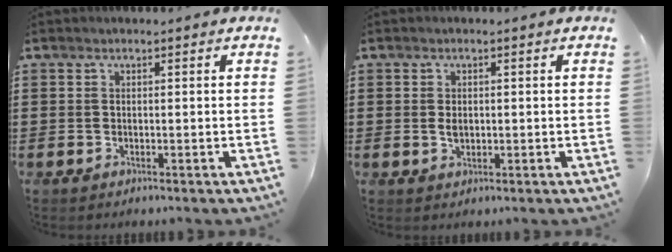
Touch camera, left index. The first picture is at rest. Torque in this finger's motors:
{"motor_torque": [0.36, 0.29, 0.17, 0.01]}